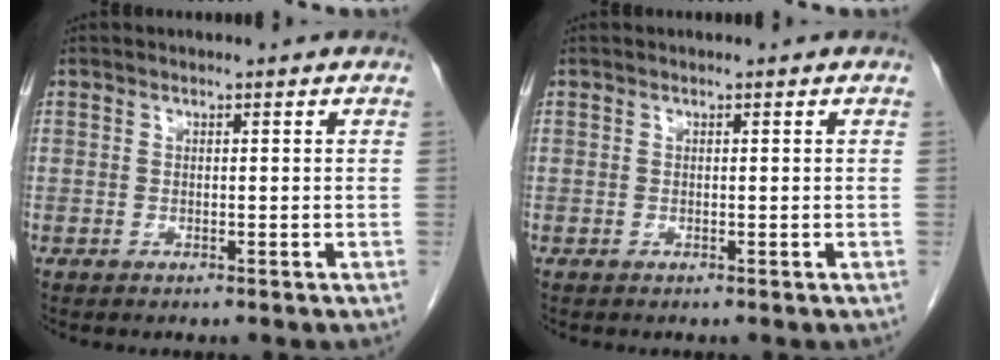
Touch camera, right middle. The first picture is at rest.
{"total": 0.0}